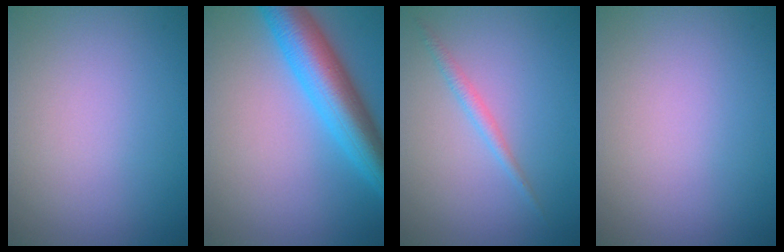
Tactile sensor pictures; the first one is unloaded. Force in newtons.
{"total": 7.6, "press": 7.6, "slide": 0.3}
{"total": 1.4, "press": 1.4, "slide": 0.1}
{"total": 0.0}